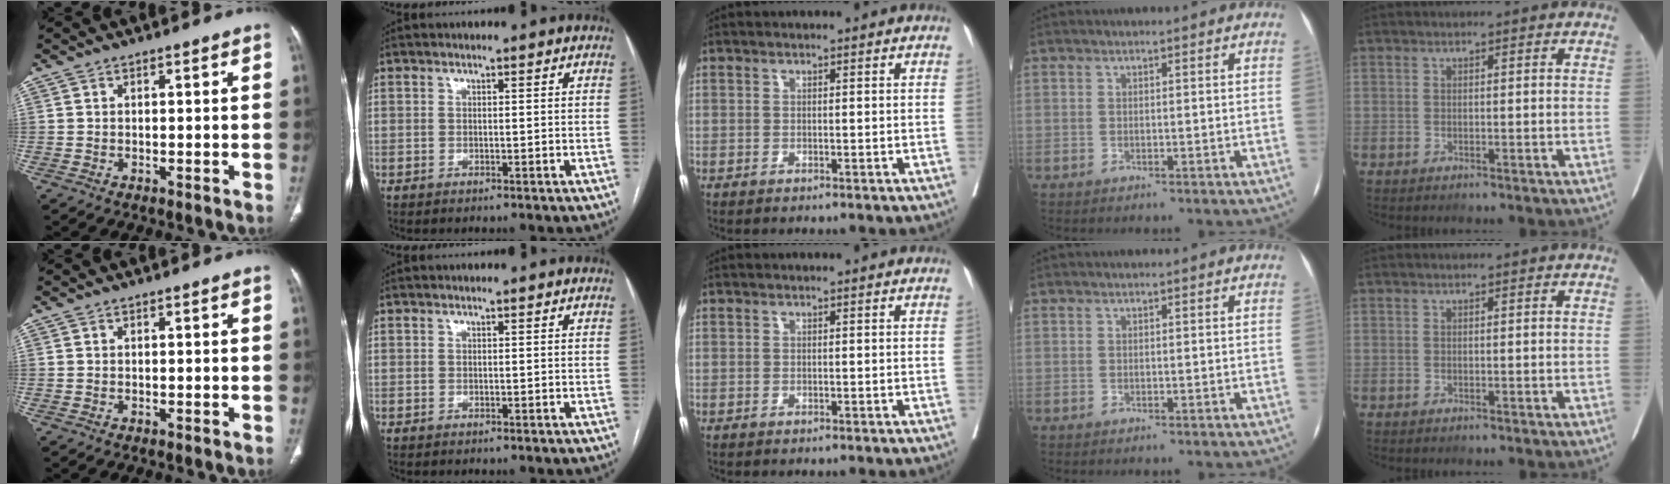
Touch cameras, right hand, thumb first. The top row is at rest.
{}